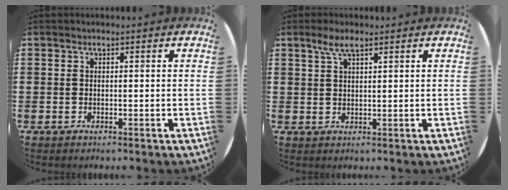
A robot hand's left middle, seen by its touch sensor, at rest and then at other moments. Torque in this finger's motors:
{"motor_torque": [0.69, -0.60, 0.09, 0.01]}